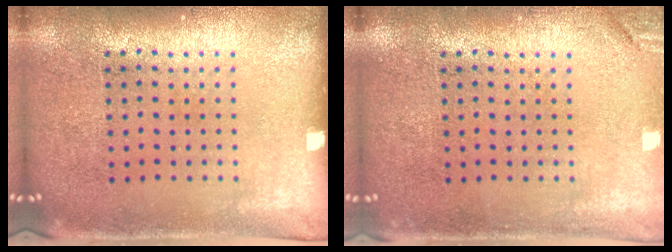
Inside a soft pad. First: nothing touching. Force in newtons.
{"total": 1.3, "press": 1.2, "slide": 0.3}